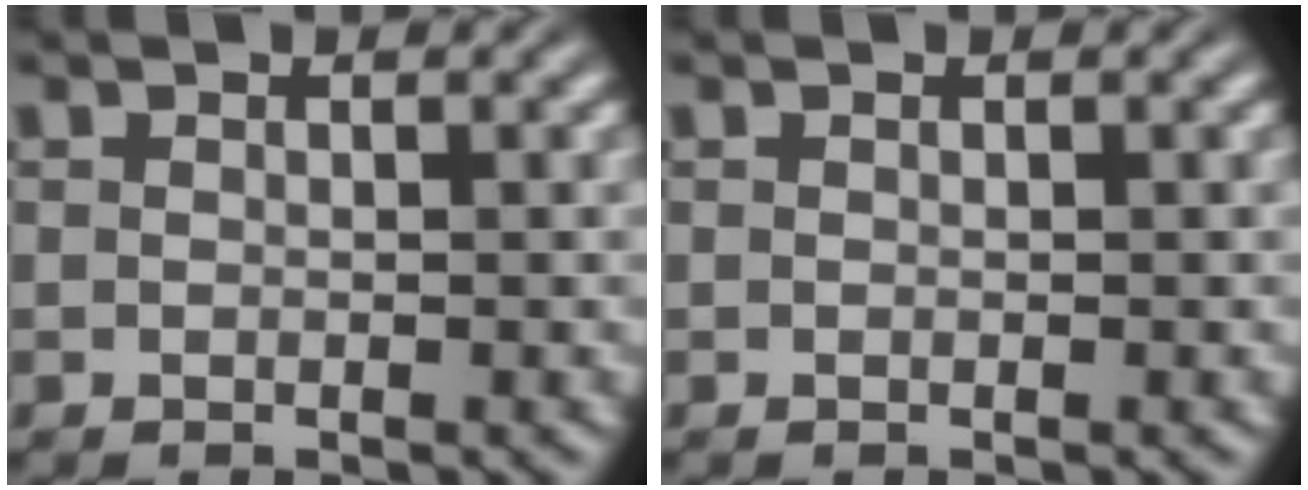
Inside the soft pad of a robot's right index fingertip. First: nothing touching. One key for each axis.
{"total": 0.0}